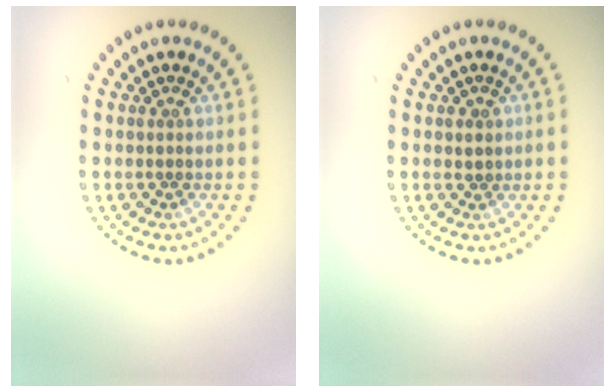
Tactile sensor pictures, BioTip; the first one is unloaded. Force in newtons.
{"total": 0.8, "press": 0.5, "slide": 0.6}